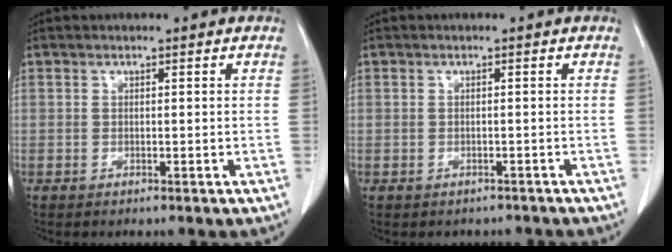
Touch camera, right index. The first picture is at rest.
{"total": 2.6, "force": [-2.0, 1.7, 0.0], "torque": [-0.003, 0.005, -0.028]}